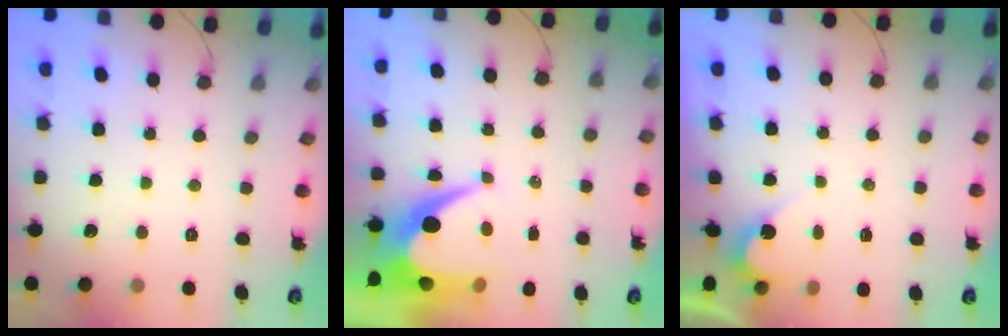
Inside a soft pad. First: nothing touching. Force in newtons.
{"total": 10.6, "press": 10.5, "slide": 0.9}
{"total": 2.7, "press": 2.7, "slide": 0.1}